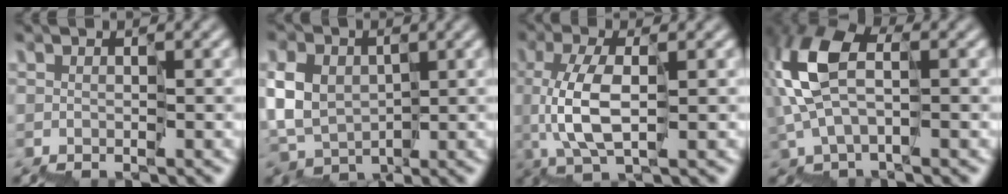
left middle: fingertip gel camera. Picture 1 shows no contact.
{"total": 3.5, "force": [0.4, 3.0, 1.8], "torque": [-0.049, 0.012, 0.001]}
{"total": 3.2, "force": [-0.1, 0.4, 3.2], "torque": [-0.084, 0.004, 0.004]}
{"total": 6.5, "force": [1.0, 3.2, 5.6], "torque": [-0.148, 0.025, 0.008]}